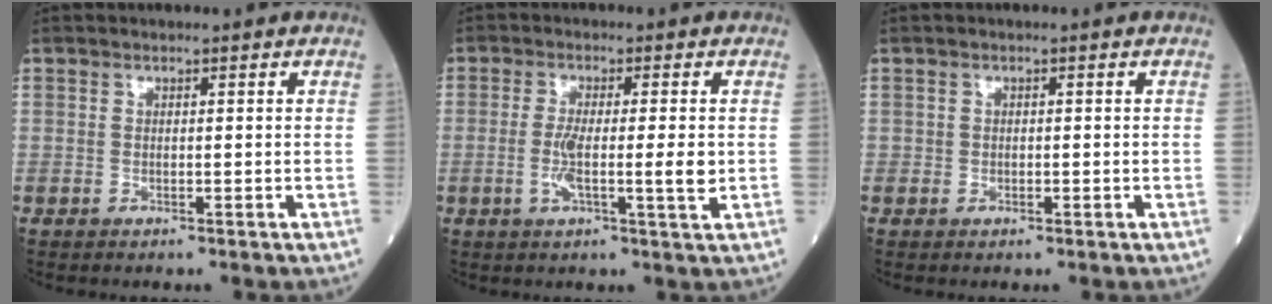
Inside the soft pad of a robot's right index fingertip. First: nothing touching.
{"total": 6.0, "force": [-0.6, 0.5, 5.9], "torque": [-0.107, -0.007, -0.010]}
{"total": 0.6, "force": [0.0, 0.6, 0.2], "torque": [-0.002, 0.002, 0.002]}